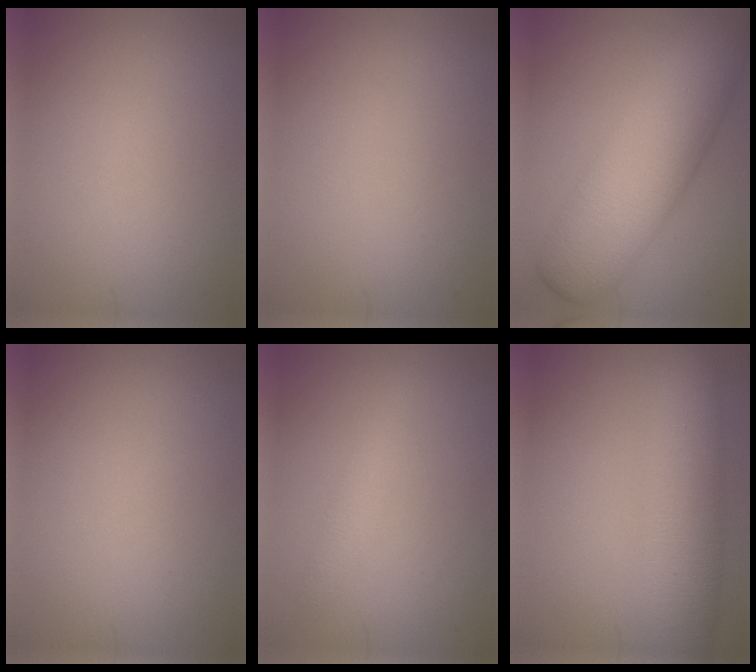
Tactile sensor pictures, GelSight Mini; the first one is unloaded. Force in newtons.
{"total": 0.0}
{"total": 10.1, "press": 10.1, "slide": 0.3}
{"total": 0.0}
{"total": 2.1, "press": 2.1, "slide": 0.1}
{"total": 7.0, "press": 7.0, "slide": 0.1}